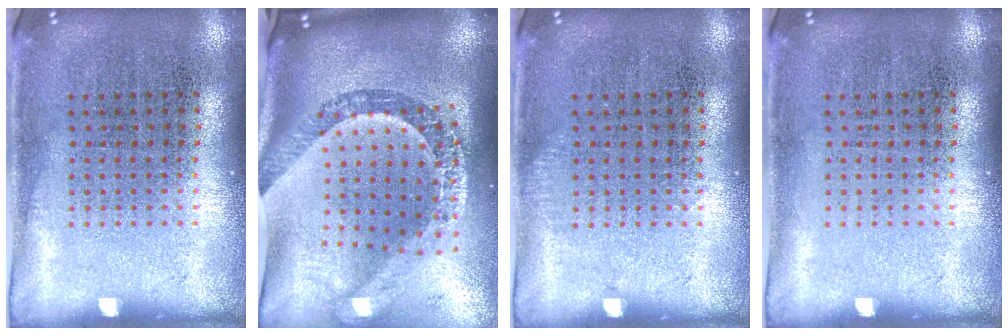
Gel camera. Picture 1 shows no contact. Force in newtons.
{"total": 3.5, "press": 2.5, "slide": 2.5}
{"total": 0.6, "press": 0.6, "slide": 0.2}
{"total": 0.0}